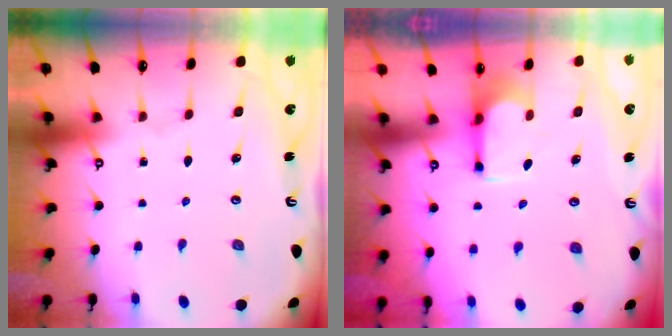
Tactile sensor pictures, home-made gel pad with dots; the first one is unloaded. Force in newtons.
{"total": 2.7, "press": 2.6, "slide": 0.9}